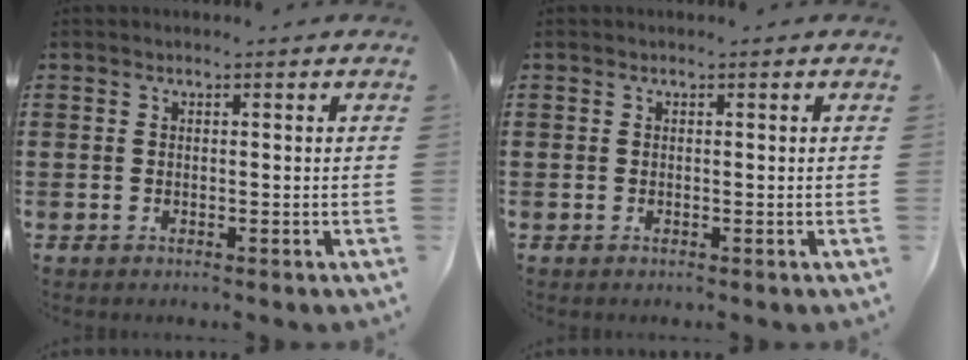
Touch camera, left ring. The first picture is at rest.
{"total": 0.0}